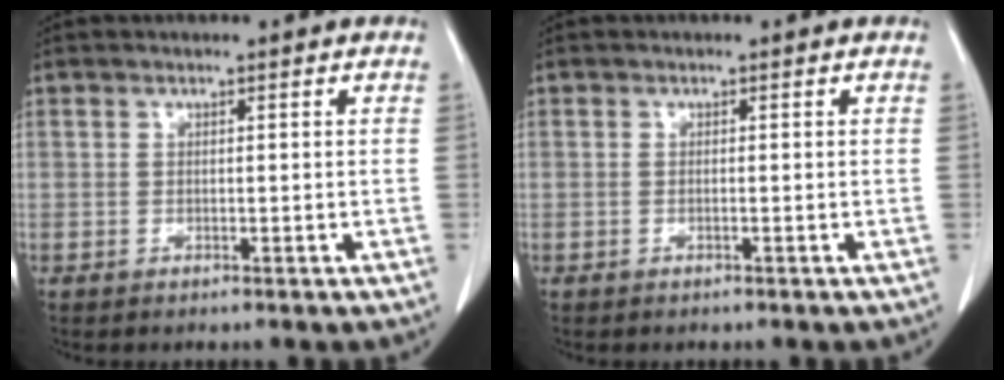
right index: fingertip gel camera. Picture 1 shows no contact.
{"total": 0.0}